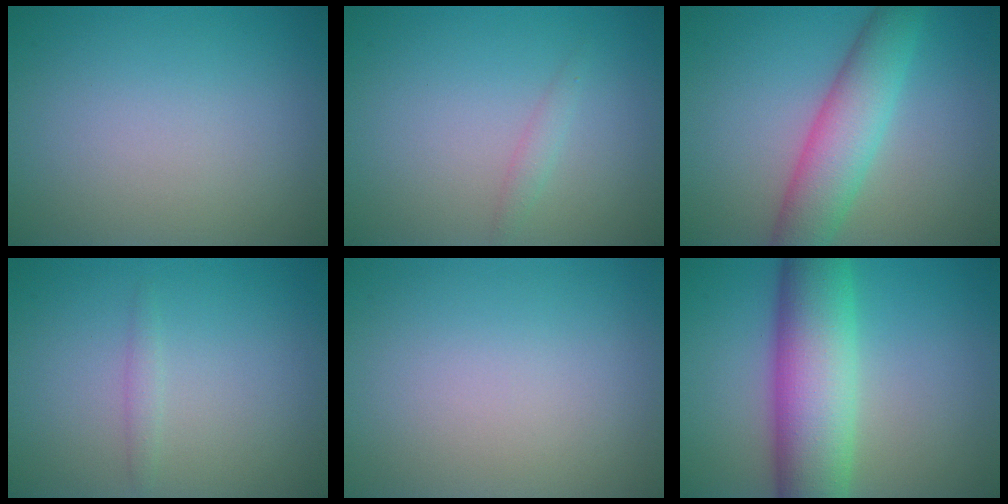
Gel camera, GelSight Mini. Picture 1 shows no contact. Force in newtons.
{"total": 1.0, "press": 1.0, "slide": 0.0}
{"total": 5.8, "press": 5.8, "slide": 0.2}
{"total": 0.9, "press": 0.9, "slide": 0.1}
{"total": 0.0}
{"total": 10.1, "press": 10.1, "slide": 0.3}